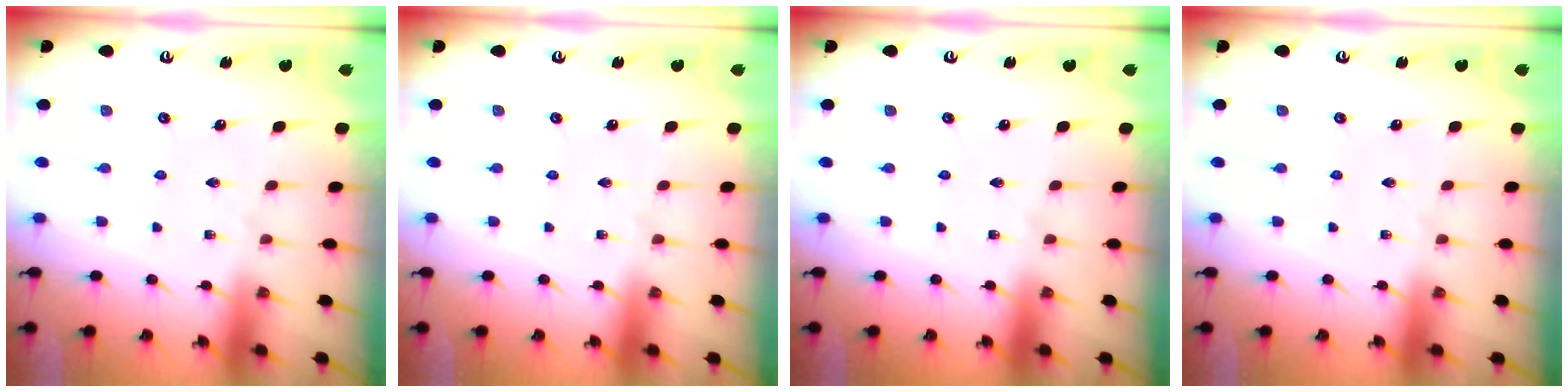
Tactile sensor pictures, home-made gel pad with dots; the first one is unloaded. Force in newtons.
{"total": 0.0}
{"total": 0.0}
{"total": 0.0}